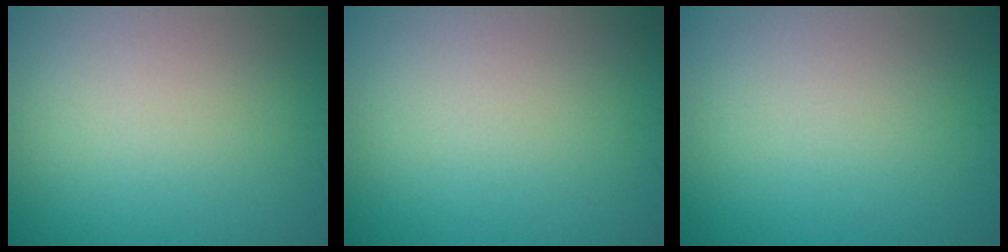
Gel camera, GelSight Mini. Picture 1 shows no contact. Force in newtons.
{"total": 0.0}
{"total": 0.0}